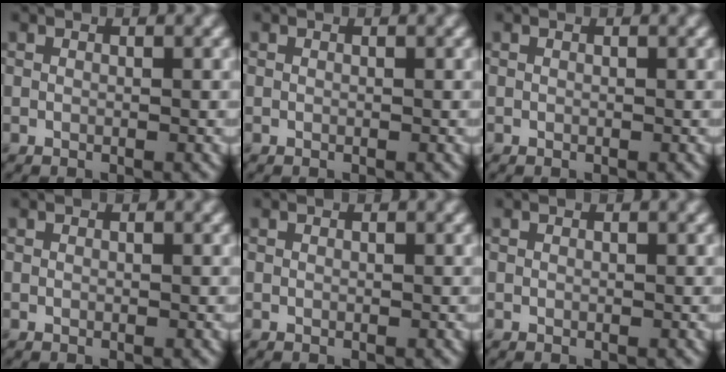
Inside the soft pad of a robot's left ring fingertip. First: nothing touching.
{"total": 0.0}
{"total": 0.0}
{"total": 0.0}
{"total": 0.0}
{"total": 0.0}